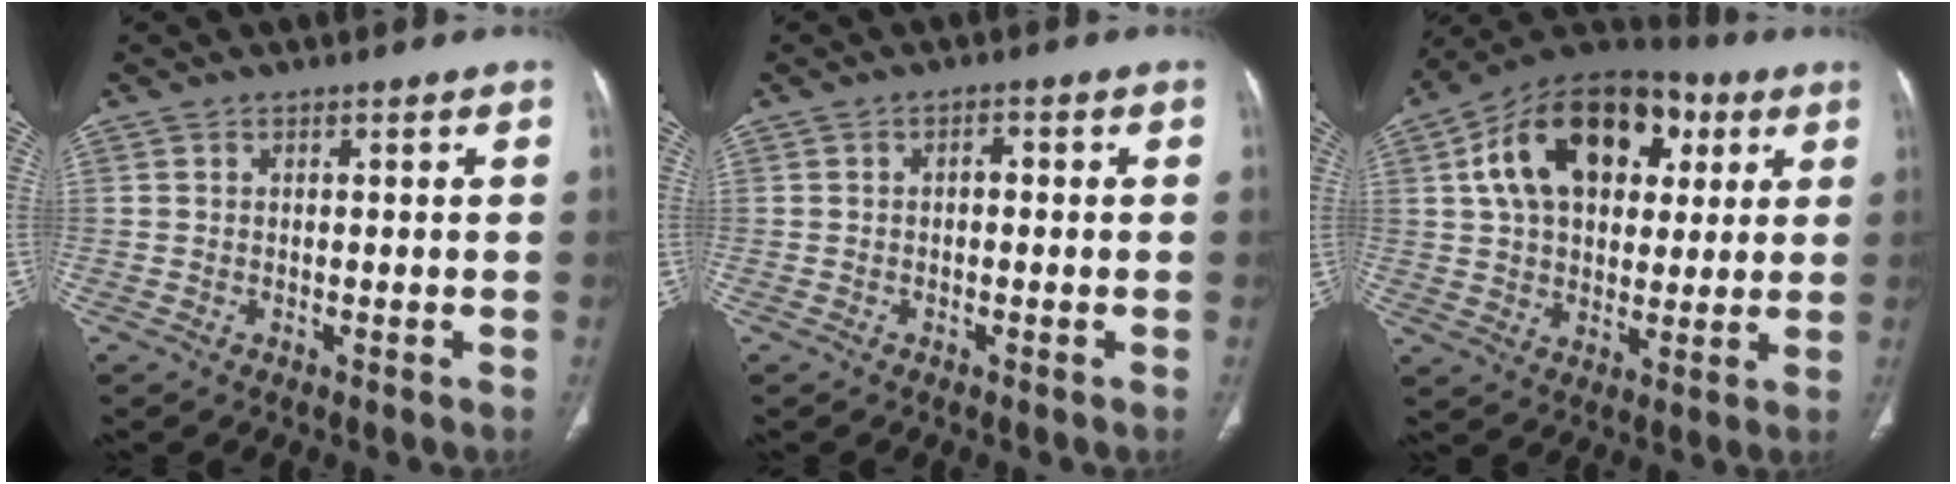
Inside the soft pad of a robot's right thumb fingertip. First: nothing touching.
{"total": 1.4, "force": [-0.1, 0.9, 1.1], "torque": [-0.009, 0.006, -0.007]}
{"total": 21.9, "force": [6.9, 14.2, 15.2], "torque": [-0.224, 0.015, 0.104]}